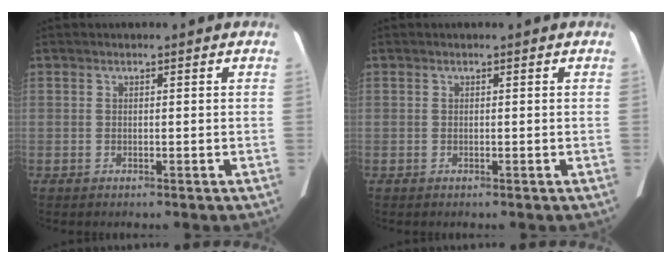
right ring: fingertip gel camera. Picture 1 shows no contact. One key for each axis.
{"total": 0.0}